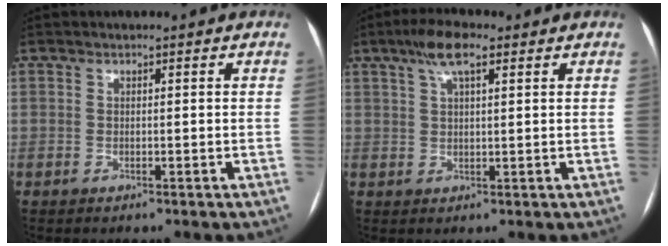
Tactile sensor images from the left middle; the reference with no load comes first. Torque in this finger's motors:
{"motor_torque": [0.59, -0.57, 0.09, 0.08]}